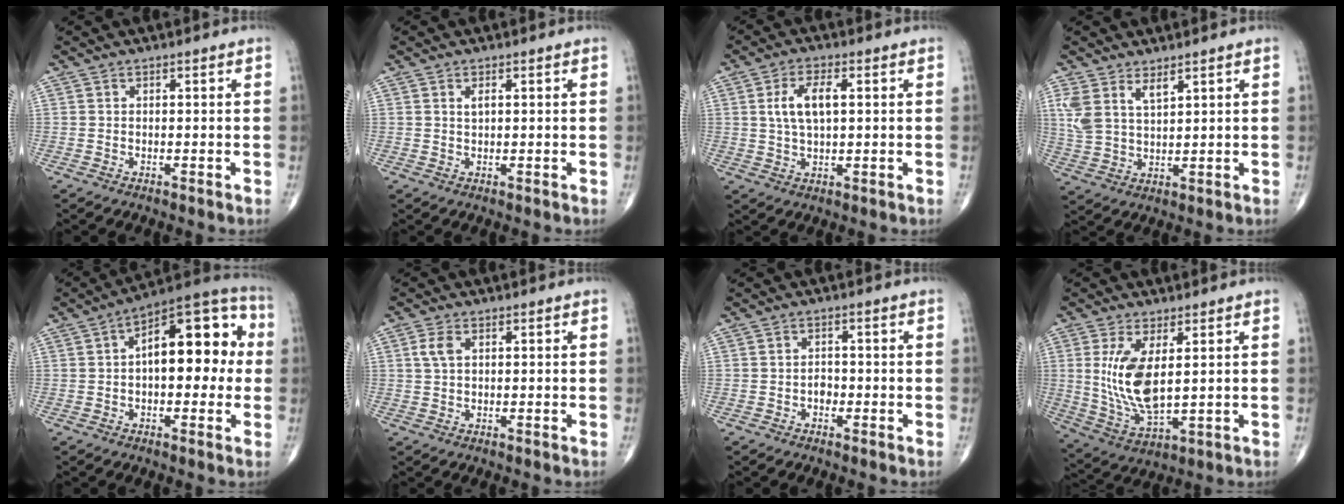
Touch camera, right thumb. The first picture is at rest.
{"total": 1.3, "force": [0.5, 0.6, 1.0], "torque": [-0.020, 0.000, 0.009]}
{"total": 6.9, "force": [1.3, 3.2, 6.0], "torque": [-0.119, 0.004, 0.025]}
{"total": 6.2, "force": [3.6, 2.8, 4.3], "torque": [-0.086, -0.017, 0.081]}
{"total": 16.8, "force": [1.6, 8.4, 14.5], "torque": [-0.172, 0.041, 0.013]}
{"total": 2.9, "force": [0.9, 1.7, 2.2], "torque": [-0.052, 0.008, 0.018]}
{"total": 1.7, "force": [-0.7, 1.3, 0.9], "torque": [-0.006, 0.006, -0.016]}
{"total": 11.4, "force": [2.2, 4.8, 10.1], "torque": [-0.207, -0.022, 0.057]}